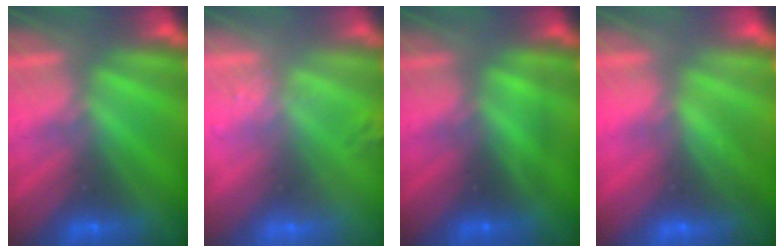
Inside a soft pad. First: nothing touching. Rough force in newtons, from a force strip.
{"total": 2.6}
{"total": 1.9}
{"total": 3.0}